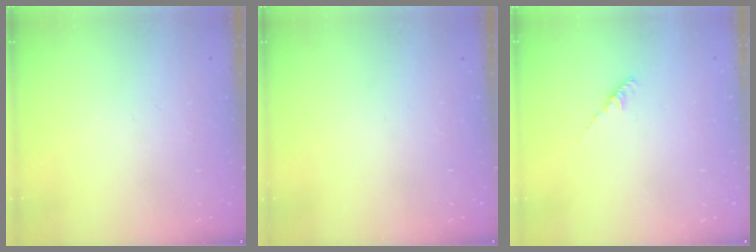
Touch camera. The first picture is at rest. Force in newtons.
{"total": 0.0}
{"total": 2.2, "press": 2.1, "slide": 0.6}